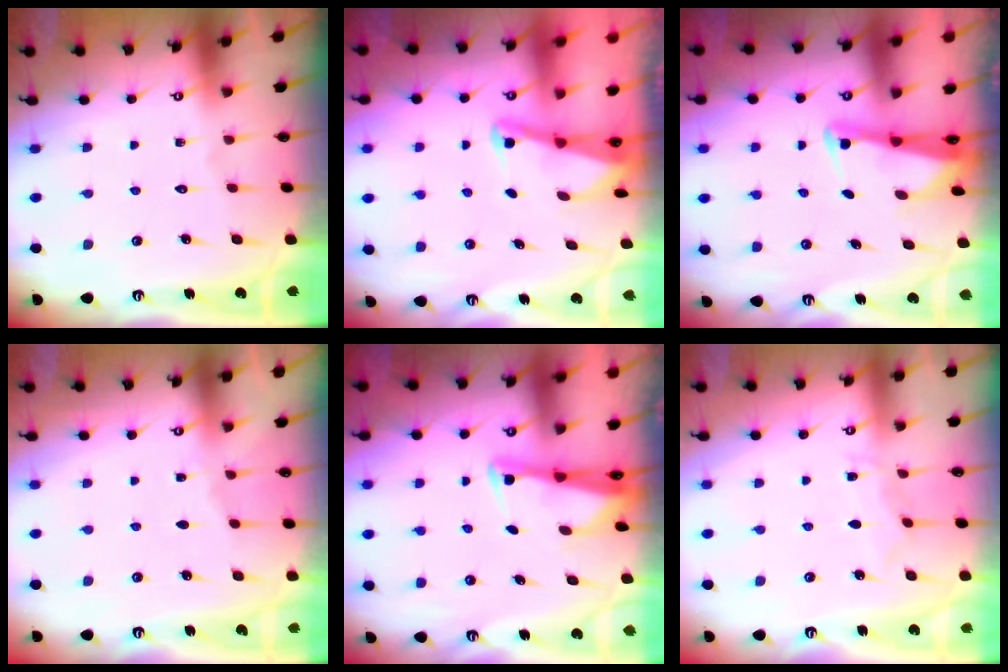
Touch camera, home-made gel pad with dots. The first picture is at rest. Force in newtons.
{"total": 2.1, "press": 2.1, "slide": 0.3}
{"total": 2.4, "press": 2.4, "slide": 0.5}
{"total": 2.3, "press": 2.3, "slide": 0.3}
{"total": 2.8, "press": 2.8, "slide": 0.5}
{"total": 4.9, "press": 4.9, "slide": 0.3}